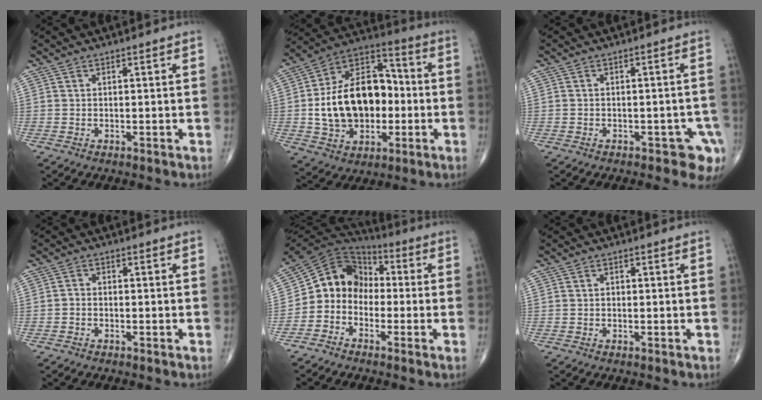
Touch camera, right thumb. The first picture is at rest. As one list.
[{"total": 21.7, "force": [-1.3, 14.9, 15.8], "torque": [-0.233, 0.035, -0.015]}, {"total": 5.7, "force": [-3.1, 3.0, 3.8], "torque": [-0.023, 0.013, -0.037]}, {"total": 1.4, "force": [-0.6, 1.1, 0.6], "torque": [-0.006, 0.006, -0.015]}, {"total": 11.2, "force": [-2.3, 9.5, 5.4], "torque": [-0.075, 0.067, -0.060]}, {"total": 0.8, "force": [-0.1, 0.6, 0.5], "torque": [-0.004, 0.003, -0.003]}]